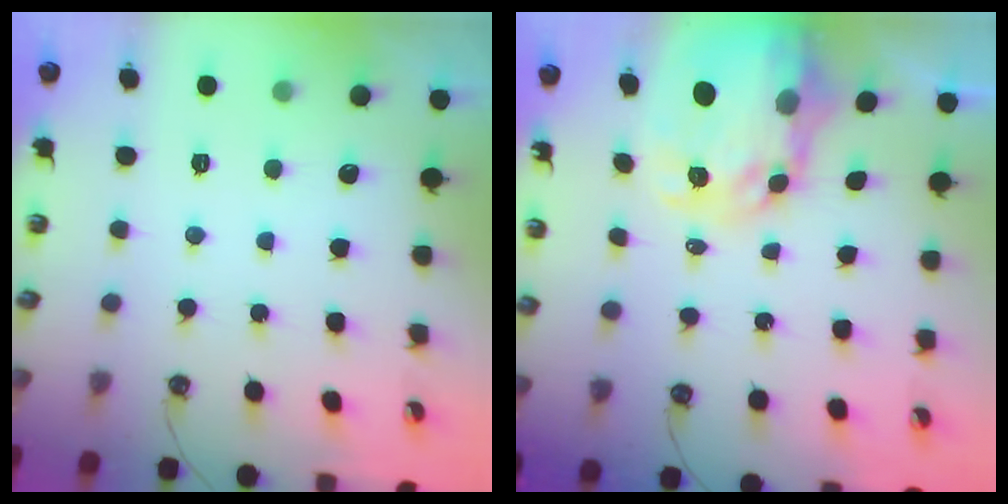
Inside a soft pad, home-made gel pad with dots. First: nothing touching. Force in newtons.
{"total": 8.6, "press": 8.5, "slide": 0.8}